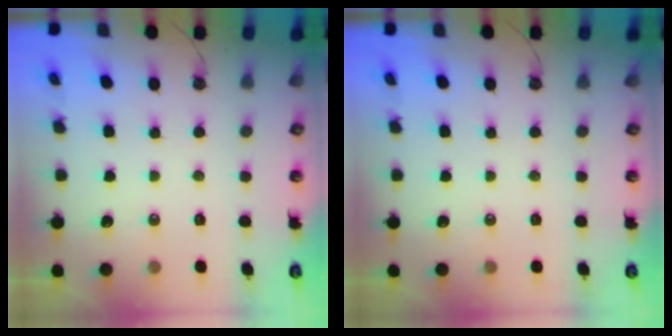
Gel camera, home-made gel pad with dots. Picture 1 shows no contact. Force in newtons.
{"total": 0.0}